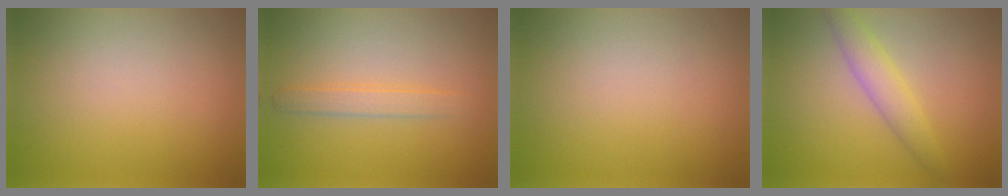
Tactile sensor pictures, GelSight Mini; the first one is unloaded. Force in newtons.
{"total": 1.8, "press": 1.8, "slide": 0.0}
{"total": 0.0}
{"total": 2.9, "press": 2.8, "slide": 0.1}